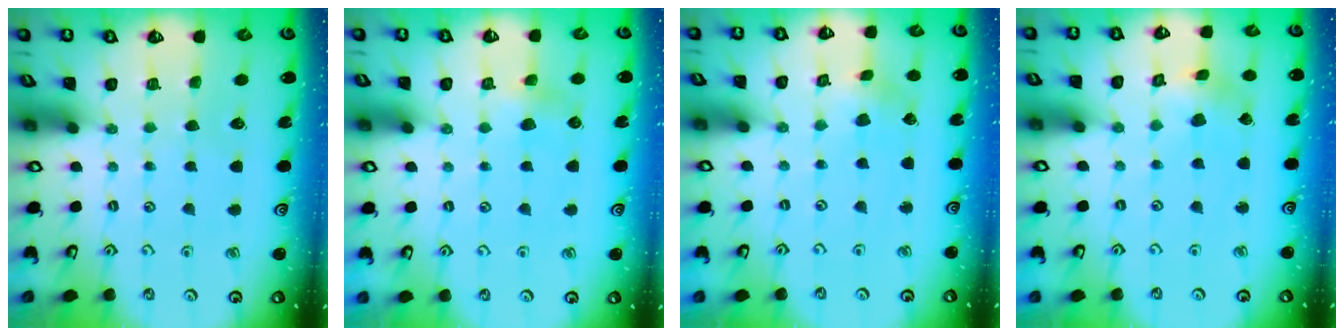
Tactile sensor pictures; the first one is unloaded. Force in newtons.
{"total": 4.5, "press": 4.4, "slide": 0.7}
{"total": 2.4, "press": 2.4, "slide": 0.3}
{"total": 2.6, "press": 2.6, "slide": 0.3}